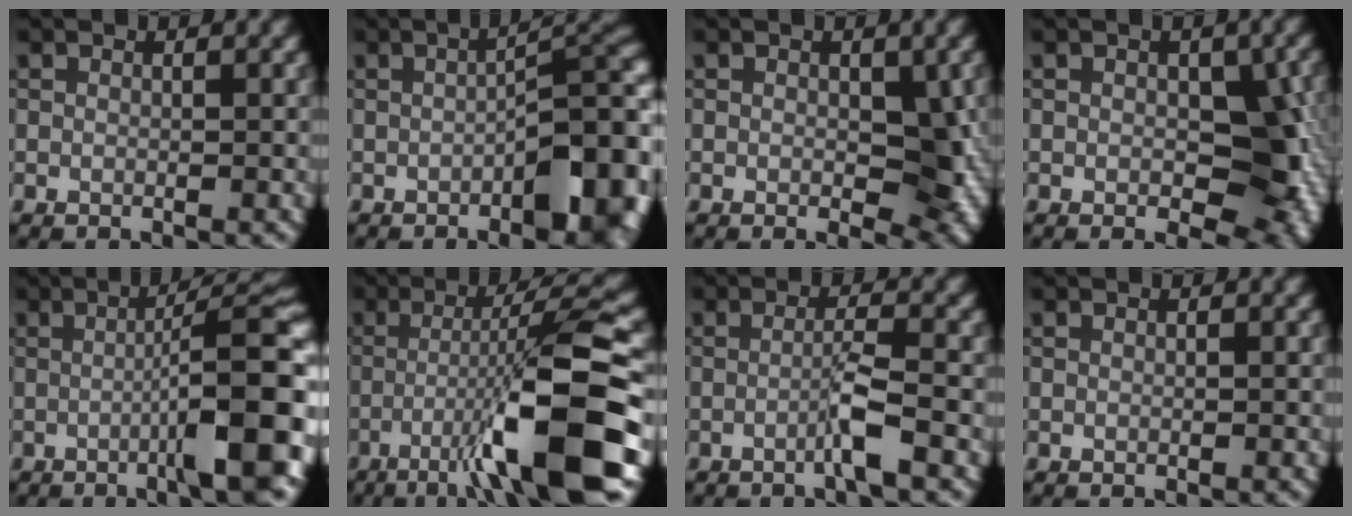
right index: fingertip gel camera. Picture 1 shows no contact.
{"total": 9.9, "force": [-2.6, 3.4, 8.9], "torque": [-0.088, -0.001, -0.034]}
{"total": 4.7, "force": [-0.2, 2.5, 3.9], "torque": [-0.041, -0.005, -0.002]}
{"total": 7.1, "force": [-0.6, 4.2, 5.6], "torque": [-0.065, -0.009, -0.009]}
{"total": 10.4, "force": [-2.0, 1.6, 10.1], "torque": [-0.124, 0.013, -0.036]}
{"total": 11.1, "force": [-4.1, 1.1, 10.2], "torque": [-0.150, 0.020, -0.067]}
{"total": 2.6, "force": [-1.0, 0.0, 2.4], "torque": [-0.041, 0.007, -0.025]}
{"total": 0.0}